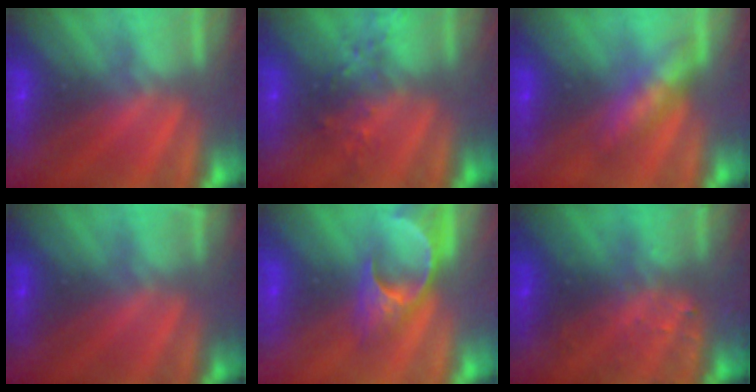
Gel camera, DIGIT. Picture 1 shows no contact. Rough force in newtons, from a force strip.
{"total": 2.4}
{"total": 3.5}
{"total": 2.4}
{"total": 4.9}
{"total": 7.3}